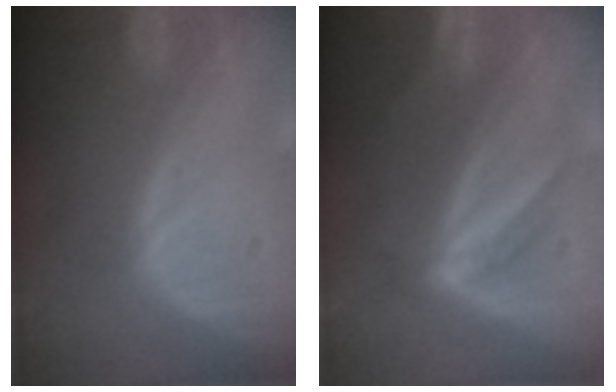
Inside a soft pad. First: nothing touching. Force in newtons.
{"total": 4.5, "press": 4.0, "slide": 2.1}